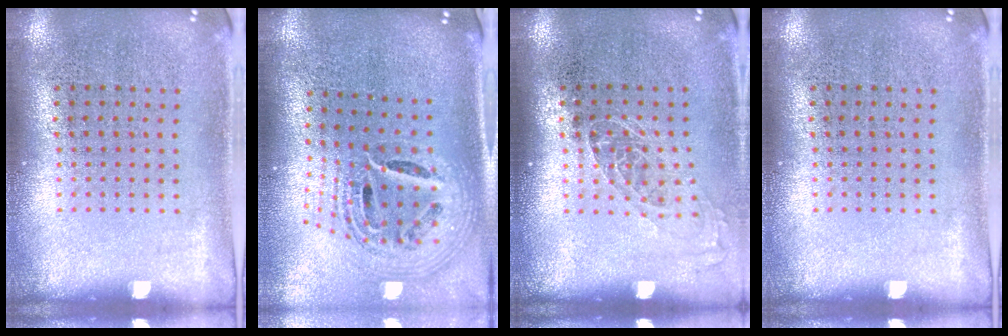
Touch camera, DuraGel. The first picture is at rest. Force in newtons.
{"total": 2.2, "press": 1.6, "slide": 1.5}
{"total": 1.1, "press": 0.9, "slide": 0.6}
{"total": 0.0}